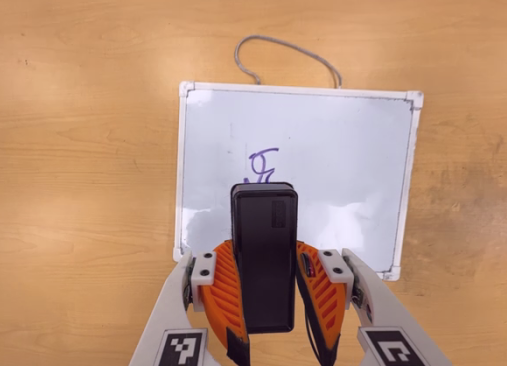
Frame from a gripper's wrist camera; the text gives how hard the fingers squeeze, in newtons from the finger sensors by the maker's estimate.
{"total": 7.1, "left": 6.2, "right": 7.9}